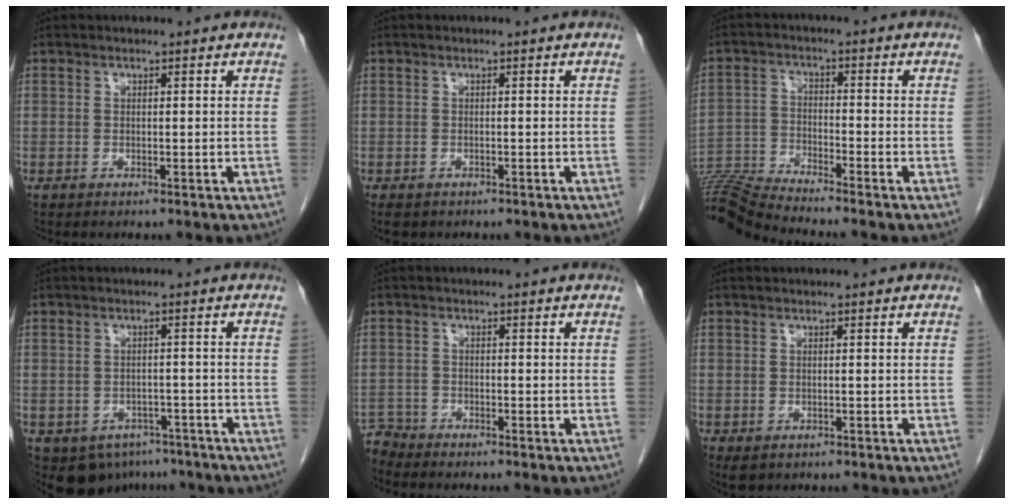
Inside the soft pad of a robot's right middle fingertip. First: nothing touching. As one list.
[{"total": 2.5, "force": [-1.9, 1.4, 0.9], "torque": [-0.011, -0.003, -0.023]}, {"total": 9.9, "force": [-9.4, -2.4, 1.9], "torque": [-0.033, -0.009, -0.177]}, {"total": 8.1, "force": [-5.5, 5.6, 1.9], "torque": [-0.023, 0.003, -0.067]}, {"total": 2.5, "force": [-2.3, -0.2, -0.9], "torque": [0.025, -0.013, -0.044]}, {"total": 1.7, "force": [-0.9, 1.2, 0.8], "torque": [-0.012, -0.002, -0.004]}]